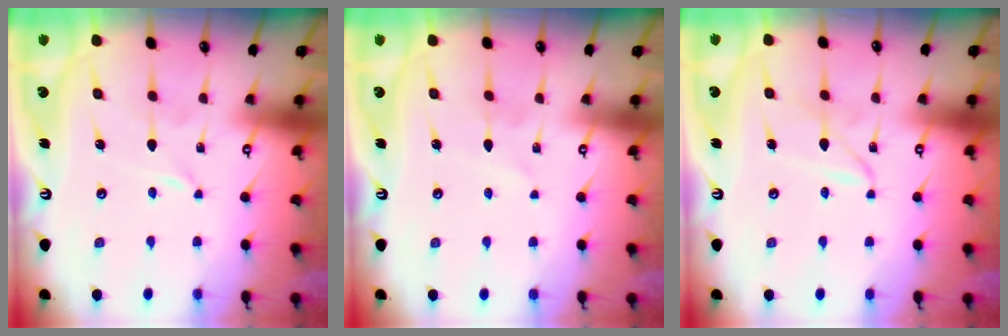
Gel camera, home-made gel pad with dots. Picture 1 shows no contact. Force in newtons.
{"total": 2.6, "press": 2.6, "slide": 0.4}
{"total": 2.6, "press": 2.6, "slide": 0.2}